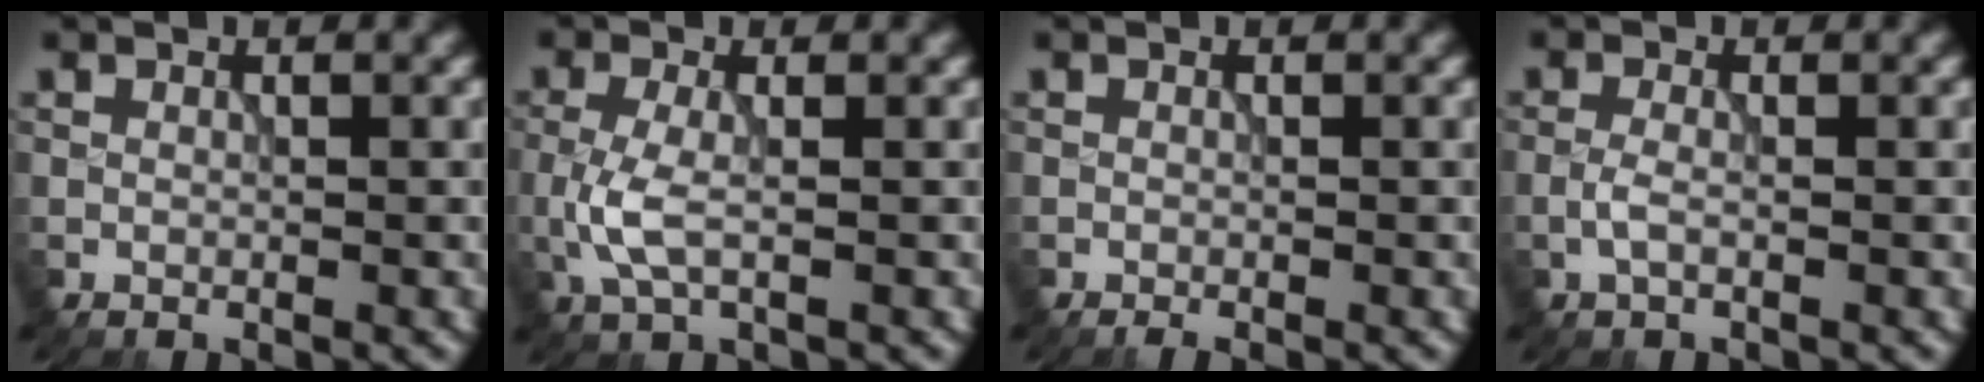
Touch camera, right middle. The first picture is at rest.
{"total": 3.0, "force": [-0.6, 1.2, 2.7], "torque": [-0.073, -0.004, -0.017]}
{"total": 0.7, "force": [-0.6, 0.0, 0.4], "torque": [-0.003, -0.002, -0.012]}
{"total": 1.4, "force": [-0.5, 0.5, 1.2], "torque": [-0.030, 0.001, -0.016]}